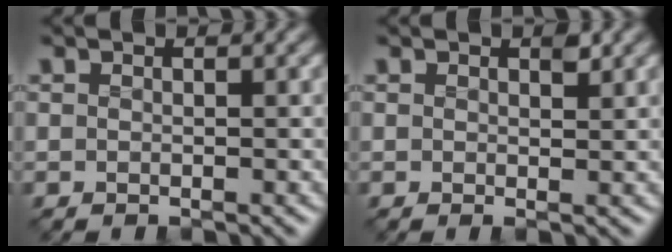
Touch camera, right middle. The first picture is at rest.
{"total": 0.9, "force": [0.5, 0.2, 0.8], "torque": [-0.014, -0.004, 0.006]}